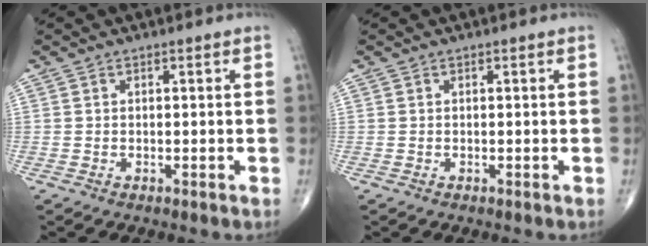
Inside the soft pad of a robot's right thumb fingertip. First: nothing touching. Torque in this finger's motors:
{"motor_torque": [0.00, 0.00, 0.00, 0.00, 0.02]}